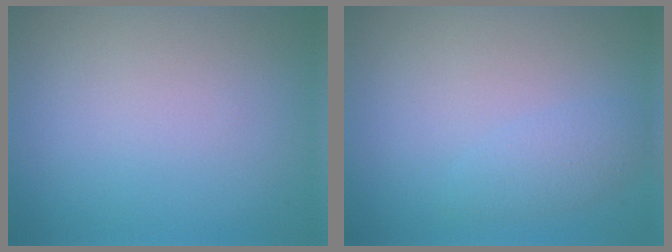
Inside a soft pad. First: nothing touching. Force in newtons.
{"total": 1.7, "press": 1.7, "slide": 0.1}